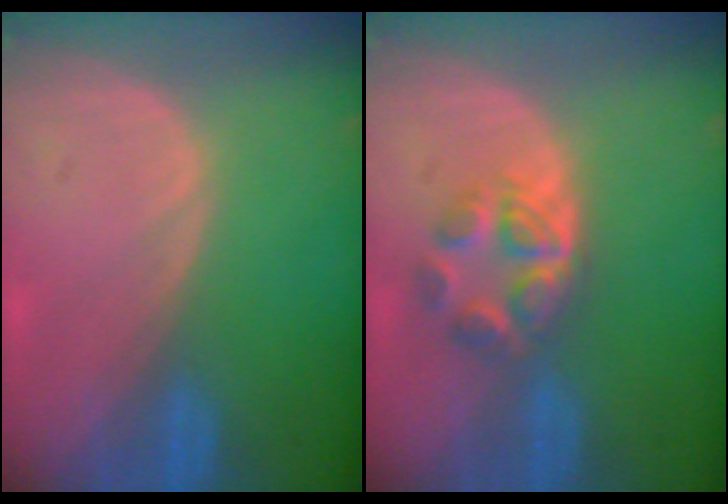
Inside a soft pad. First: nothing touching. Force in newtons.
{"total": 5.3, "press": 5.0, "slide": 1.4}